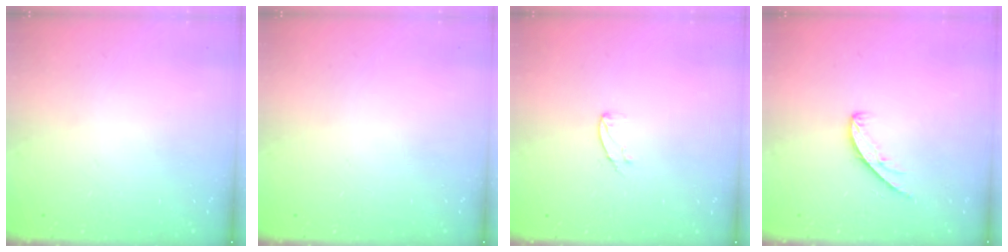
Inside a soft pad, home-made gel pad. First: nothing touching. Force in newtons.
{"total": 0.0}
{"total": 4.5, "press": 4.5, "slide": 0.4}
{"total": 5.0, "press": 5.0, "slide": 0.5}